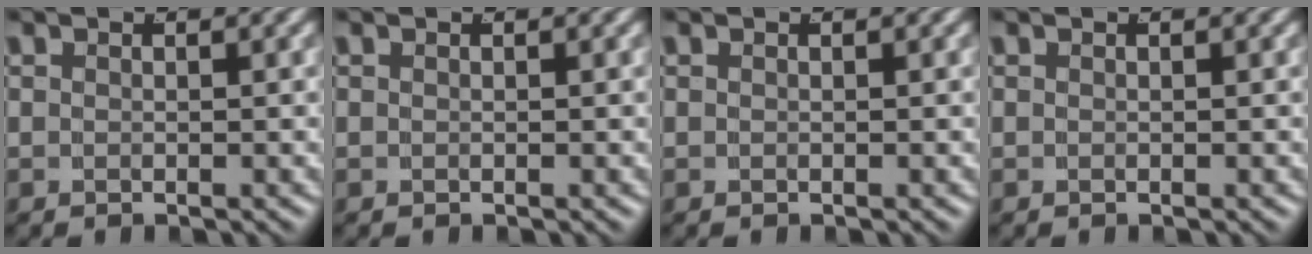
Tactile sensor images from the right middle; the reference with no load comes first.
{"total": 0.0}
{"total": 0.0}
{"total": 0.0}